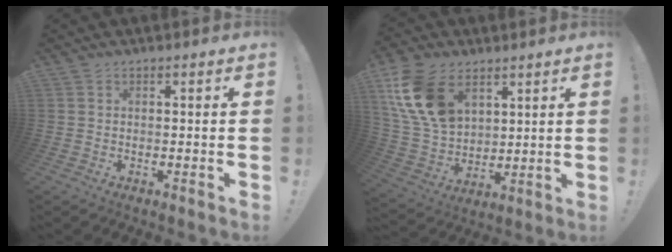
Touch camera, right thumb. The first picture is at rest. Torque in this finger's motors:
{"motor_torque": [1.00, 1.14, 0.63, 0.47, 0.11]}